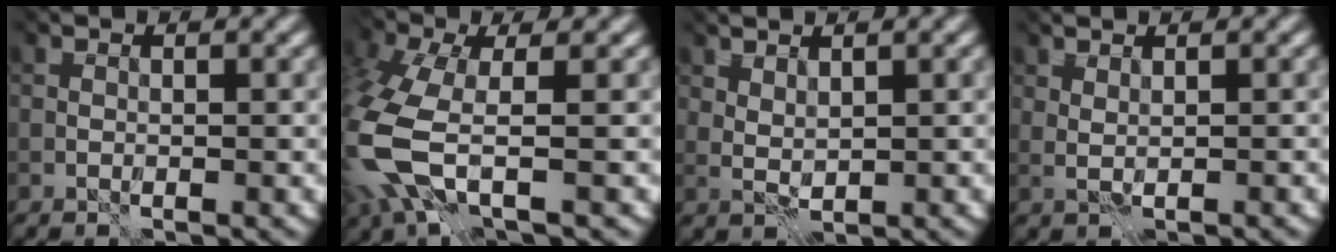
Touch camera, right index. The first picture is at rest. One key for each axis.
{"total": 7.8, "fx": -2.1, "fy": 3.7, "fz": 6.6, "tx": -0.192, "ty": -0.022, "tz": -0.050}
{"total": 1.3, "fx": 1.3, "fy": 0.1, "fz": 0.3, "tx": -0.010, "ty": -0.002, "tz": 0.028}
{"total": 0.9, "fx": 0.8, "fy": -0.4, "fz": 0.0, "tx": -0.005, "ty": -0.001, "tz": 0.016}